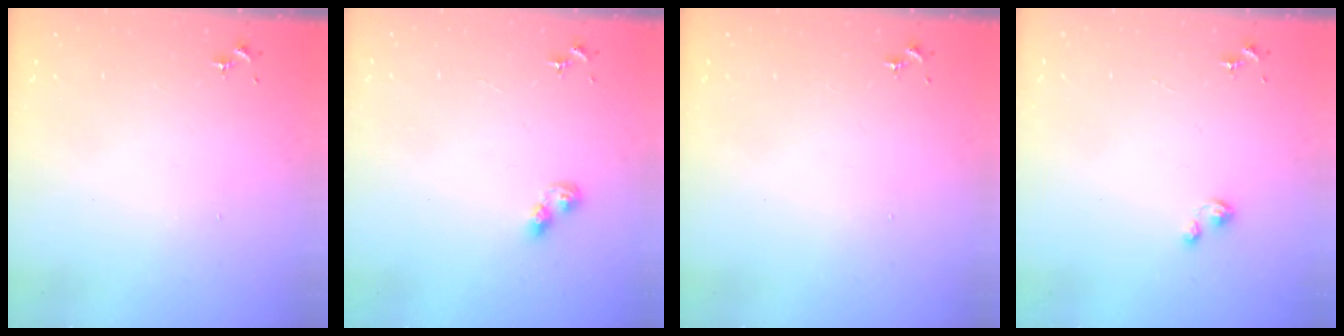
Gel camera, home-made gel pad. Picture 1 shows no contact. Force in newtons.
{"total": 5.1, "press": 5.1, "slide": 0.6}
{"total": 0.0}
{"total": 2.3, "press": 2.3, "slide": 0.2}